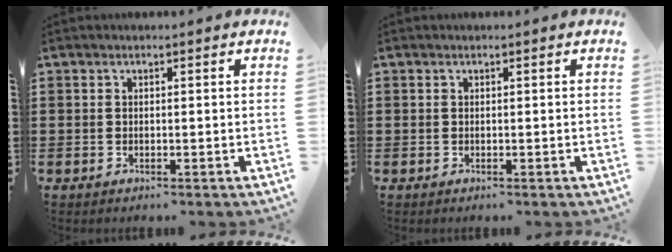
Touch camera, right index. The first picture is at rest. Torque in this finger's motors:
{"motor_torque": [0.11, 0.00, -0.06, 0.01]}